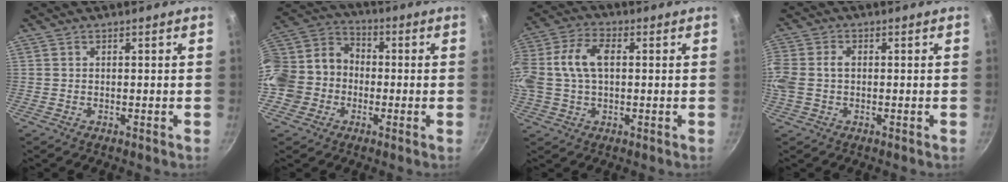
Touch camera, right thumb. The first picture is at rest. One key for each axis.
{"total": 16.1, "fx": -3.5, "fy": 14.0, "fz": 7.3, "tx": -0.128, "ty": 0.054, "tz": -0.074}
{"total": 12.9, "fx": 1.4, "fy": 8.0, "fz": 10.1, "tx": -0.208, "ty": 0.023, "tz": 0.015}
{"total": 6.8, "fx": 0.0, "fy": 4.7, "fz": 4.9, "tx": -0.110, "ty": 0.009, "tz": -0.007}